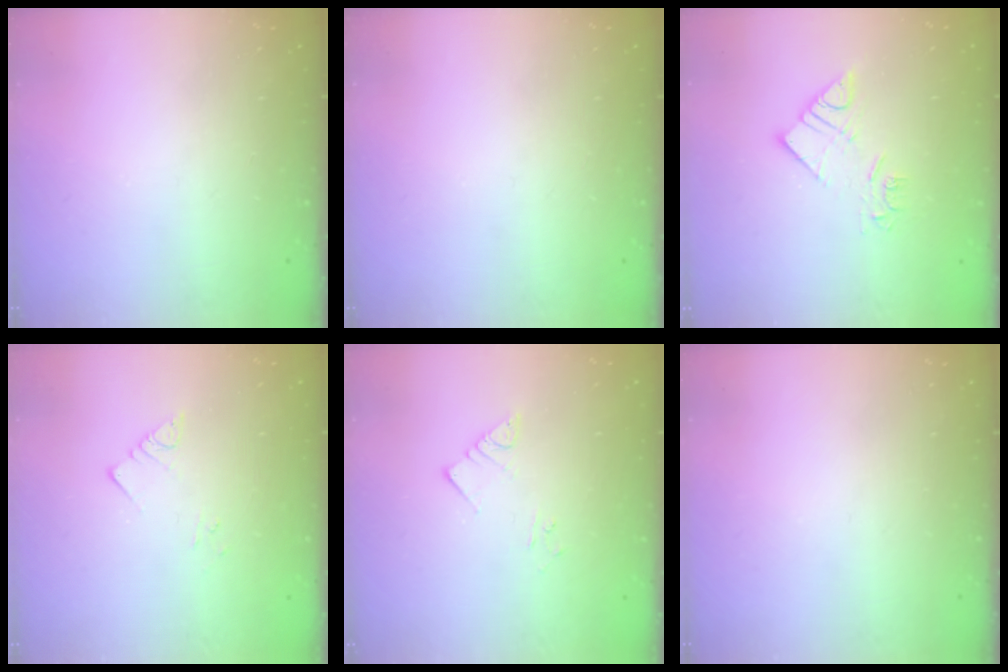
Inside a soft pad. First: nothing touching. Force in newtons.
{"total": 0.0}
{"total": 9.0, "press": 9.0, "slide": 0.4}
{"total": 2.9, "press": 2.9, "slide": 0.4}
{"total": 3.7, "press": 3.7, "slide": 0.2}
{"total": 0.0}